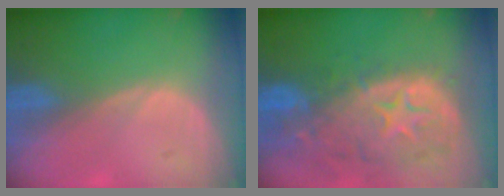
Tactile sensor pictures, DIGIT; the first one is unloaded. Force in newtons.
{"total": 13.9, "press": 11.2, "slide": 8.3}